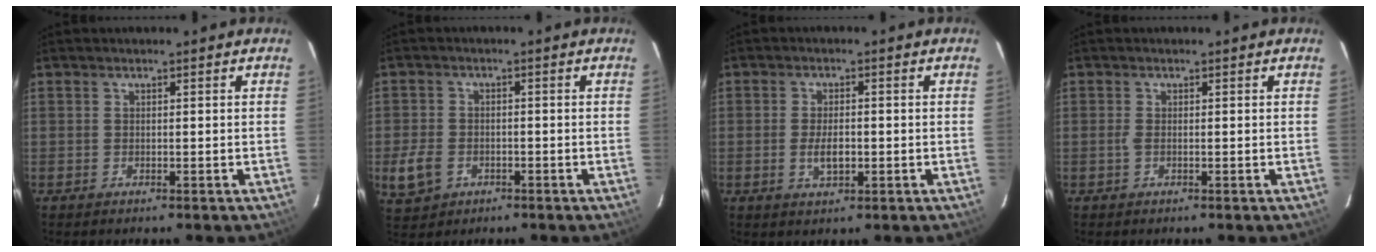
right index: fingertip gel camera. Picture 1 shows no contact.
{"total": 6.4, "force": [-2.3, 5.0, 3.3], "torque": [-0.090, 0.000, -0.037]}
{"total": 4.0, "force": [-0.9, 1.8, 3.5], "torque": [-0.070, -0.003, -0.013]}
{"total": 0.9, "force": [-0.2, 0.2, 0.9], "torque": [-0.019, -0.001, -0.005]}